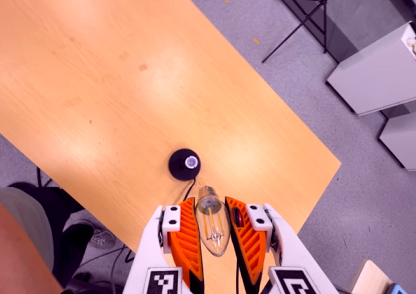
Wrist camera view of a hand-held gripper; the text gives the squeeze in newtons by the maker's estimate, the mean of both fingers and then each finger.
{"total": 15.8, "left": 17.2, "right": 14.3}